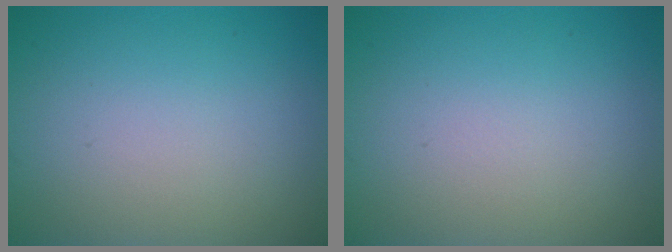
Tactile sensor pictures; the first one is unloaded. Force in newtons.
{"total": 0.0}